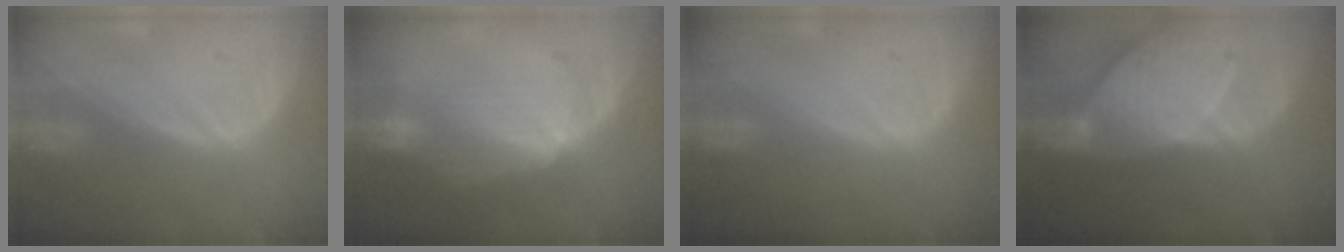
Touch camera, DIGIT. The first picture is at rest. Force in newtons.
{"total": 6.9, "press": 6.4, "slide": 2.7}
{"total": 0.0}
{"total": 10.1, "press": 8.9, "slide": 4.7}